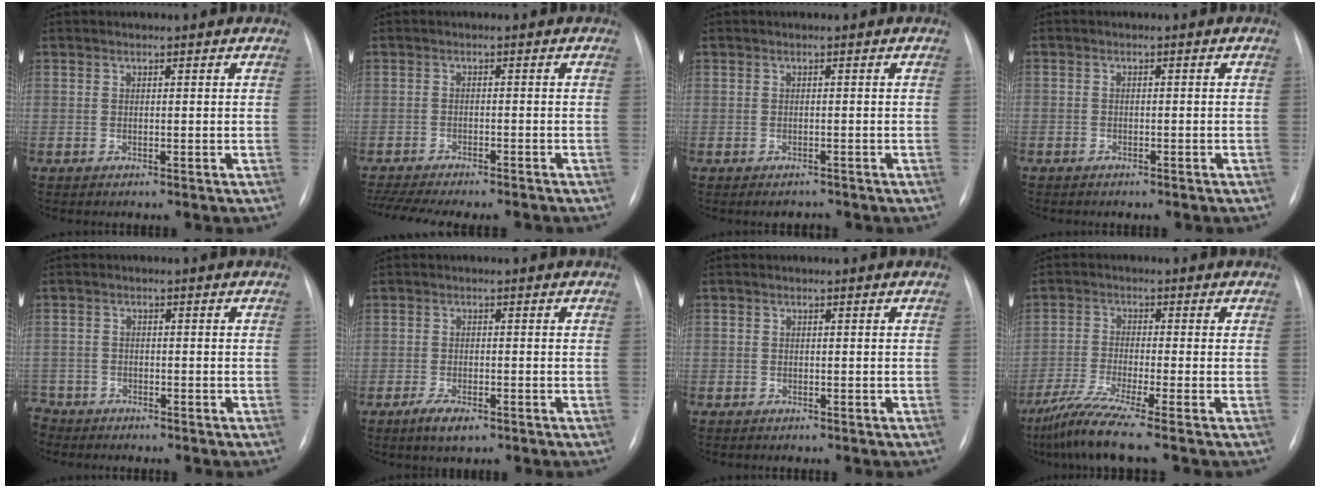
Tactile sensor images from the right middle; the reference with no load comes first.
{"total": 13.8, "force": [-12.1, 2.9, 6.0], "torque": [-0.120, -0.007, -0.164]}
{"total": 1.5, "force": [-1.4, 0.6, 0.4], "torque": [-0.005, -0.002, -0.014]}
{"total": 1.7, "force": [-1.3, 1.0, 0.5], "torque": [-0.009, 0.003, -0.014]}
{"total": 4.9, "force": [-4.2, 2.6, 0.0], "torque": [0.002, -0.002, -0.078]}
{"total": 3.7, "force": [-2.3, 1.3, 2.5], "torque": [-0.054, -0.004, -0.038]}
{"total": 1.5, "force": [-1.0, 1.1, 0.2], "torque": [-0.010, 0.003, -0.011]}
{"total": 7.6, "force": [-5.8, -1.2, 4.8], "torque": [-0.096, -0.033, -0.111]}